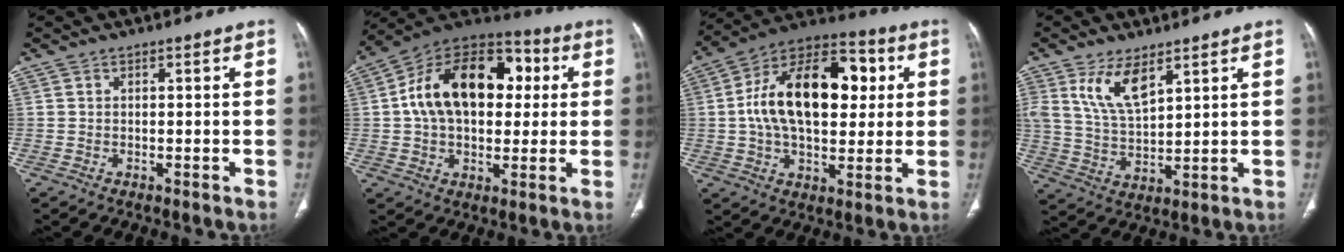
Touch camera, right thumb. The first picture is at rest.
{"total": 22.2, "force": [3.4, 14.3, 16.6], "torque": [-0.248, 0.027, 0.047]}
{"total": 22.9, "force": [3.4, 13.3, 18.3], "torque": [-0.280, 0.021, 0.047]}
{"total": 8.8, "force": [5.0, 3.7, 6.3], "torque": [-0.114, -0.027, 0.108]}